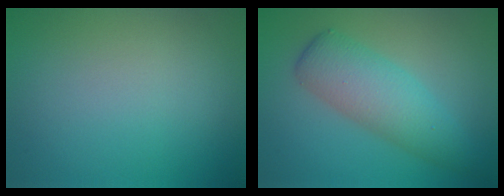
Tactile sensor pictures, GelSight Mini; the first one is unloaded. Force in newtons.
{"total": 5.0, "press": 5.0, "slide": 0.2}